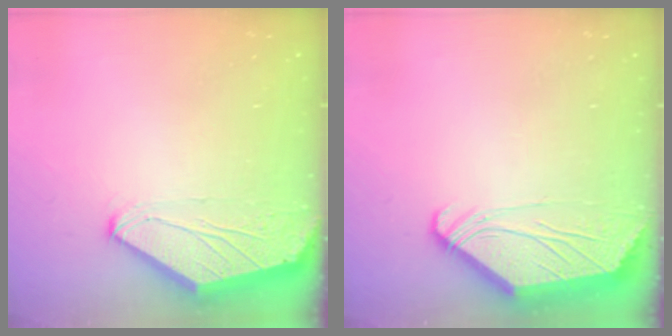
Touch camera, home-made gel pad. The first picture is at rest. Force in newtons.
{"total": 3.0, "press": 2.9, "slide": 0.4}